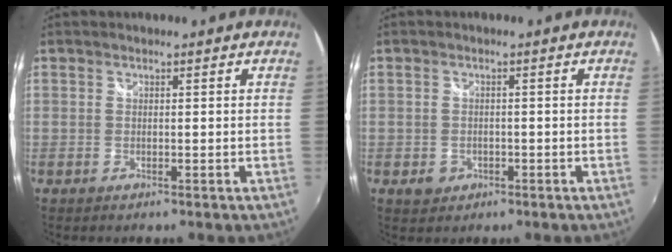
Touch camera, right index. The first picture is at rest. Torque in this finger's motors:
{"motor_torque": [0.09, 0.03, 0.02, 0.01]}